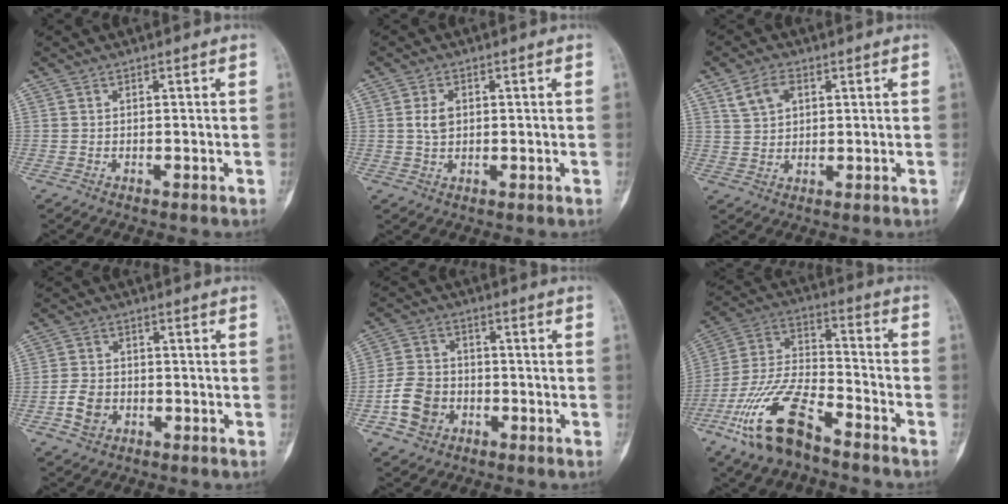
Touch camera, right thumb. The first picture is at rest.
{"total": 3.0, "force": [0.5, 2.0, 2.2], "torque": [-0.038, 0.001, 0.010]}
{"total": 5.4, "force": [2.5, 3.5, 3.2], "torque": [-0.050, 0.000, 0.051]}
{"total": 5.4, "force": [-1.8, 4.1, 2.9], "torque": [-0.049, 0.014, -0.032]}
{"total": 9.0, "force": [-3.3, 7.1, 4.4], "torque": [-0.069, 0.023, -0.060]}
{"total": 18.0, "force": [-10.8, 7.2, 12.5], "torque": [-0.255, 0.058, -0.205]}